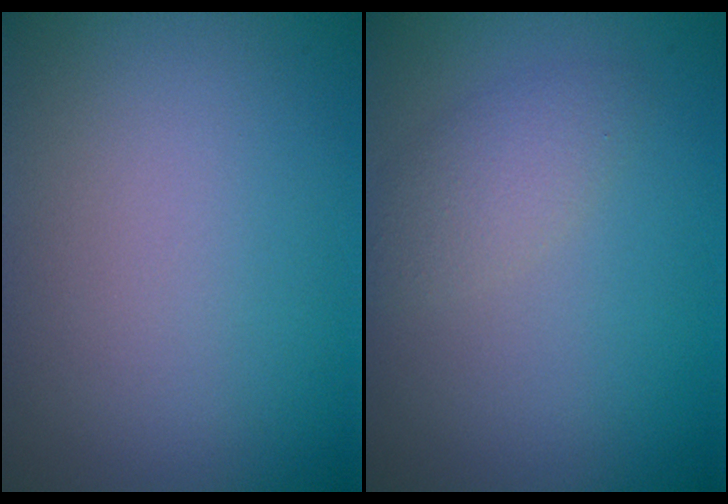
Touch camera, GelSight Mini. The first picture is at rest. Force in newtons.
{"total": 2.1, "press": 2.1, "slide": 0.1}